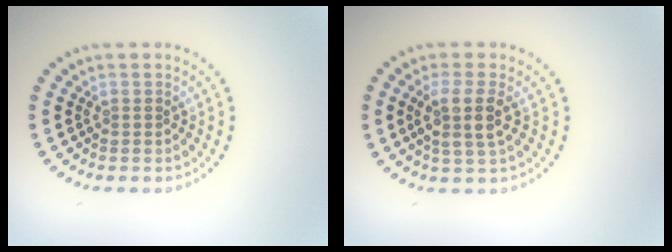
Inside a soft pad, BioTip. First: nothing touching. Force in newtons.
{"total": 3.0, "press": 2.6, "slide": 1.4}